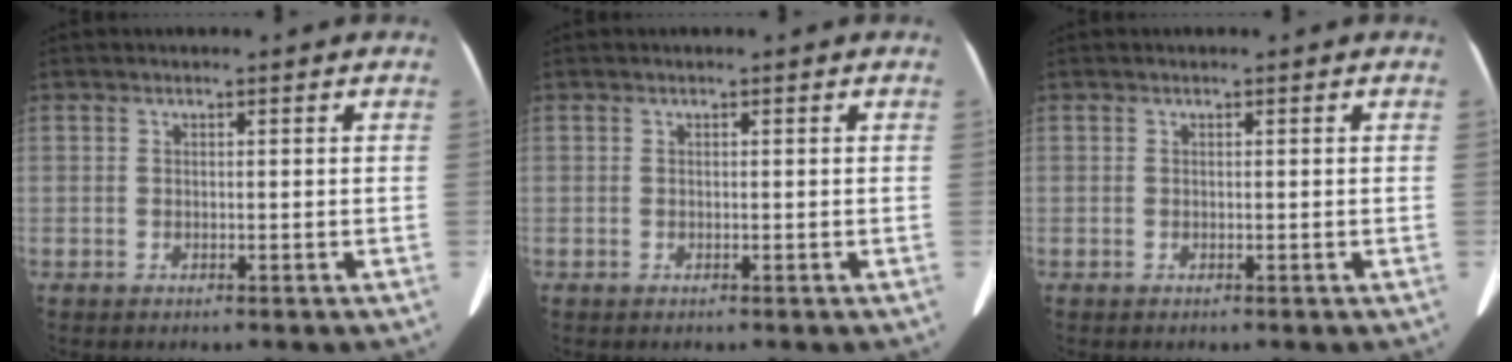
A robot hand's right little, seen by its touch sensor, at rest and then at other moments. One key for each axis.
{"total": 0.0}
{"total": 0.0}